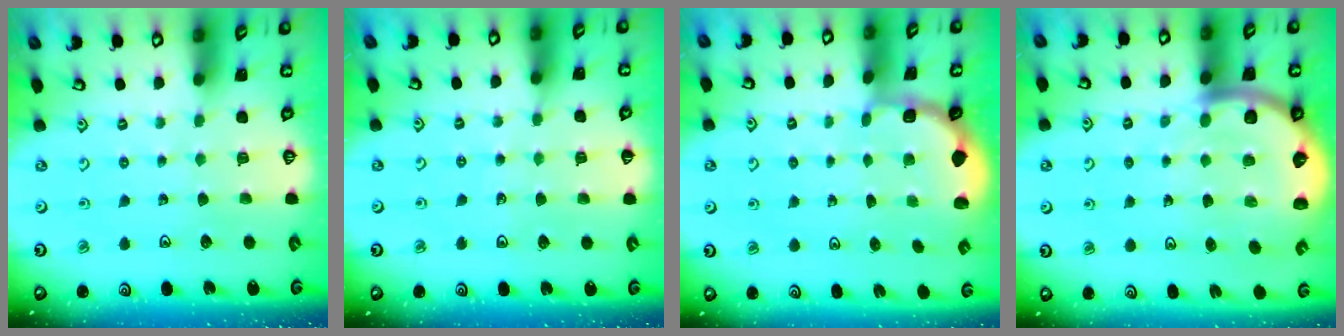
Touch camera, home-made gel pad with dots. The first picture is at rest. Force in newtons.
{"total": 2.4, "press": 2.1, "slide": 1.2}
{"total": 1.8, "press": 1.6, "slide": 0.7}
{"total": 8.6, "press": 8.4, "slide": 1.7}